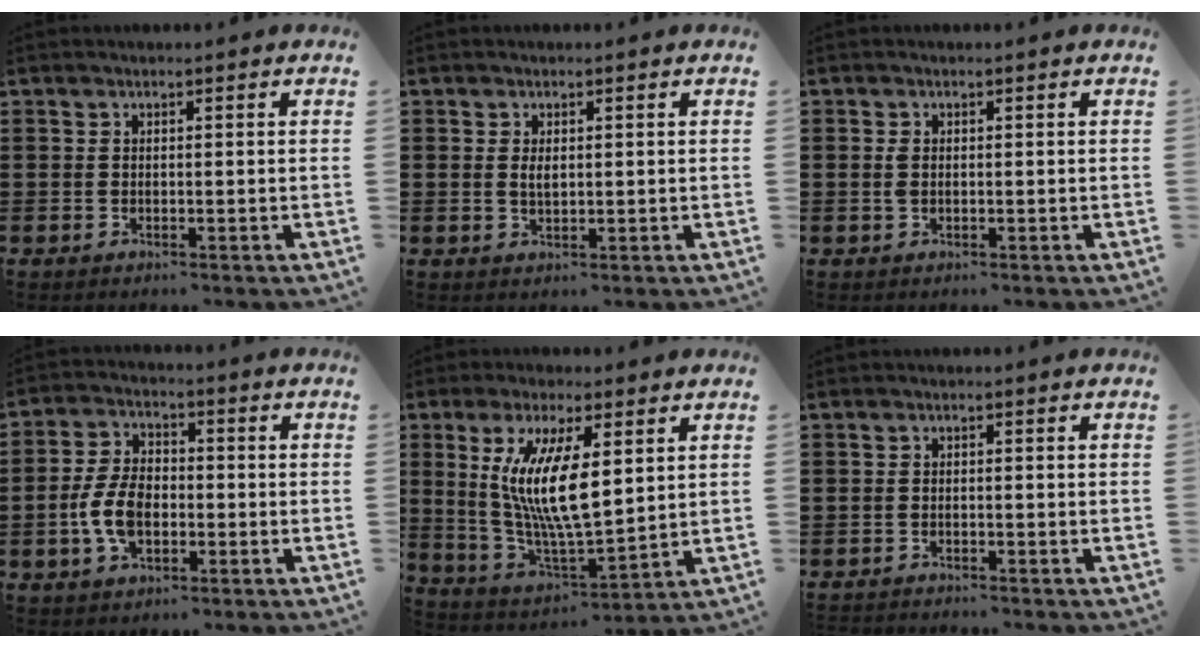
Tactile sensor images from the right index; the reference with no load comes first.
{"total": 1.8, "force": [0.5, 0.8, 1.5], "torque": [-0.033, 0.004, 0.007]}
{"total": 1.5, "force": [0.1, 0.8, 1.2], "torque": [-0.034, 0.002, -0.001]}
{"total": 7.4, "force": [-1.6, 4.6, 5.6], "torque": [-0.133, 0.005, -0.034]}
{"total": 11.7, "force": [2.6, 3.6, 10.8], "torque": [-0.228, -0.007, 0.045]}
{"total": 1.2, "force": [-1.1, 0.1, -0.2], "torque": [0.001, 0.003, -0.025]}